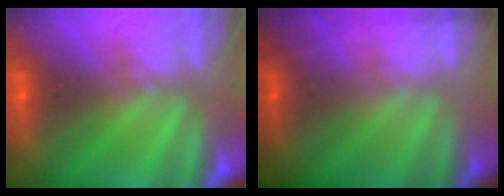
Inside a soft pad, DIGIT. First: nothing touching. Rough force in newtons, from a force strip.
{"total": 1.8}